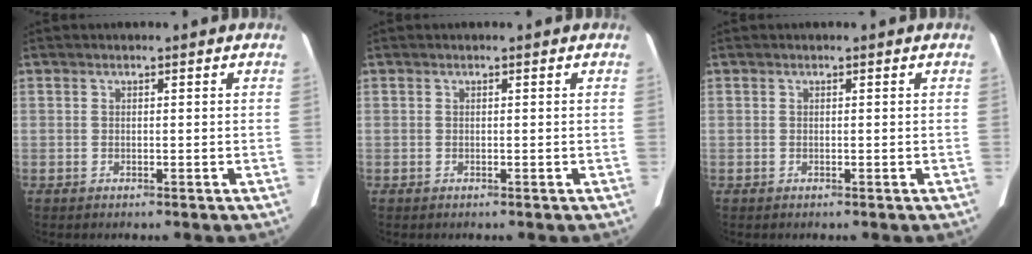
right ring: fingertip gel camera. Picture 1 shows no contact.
{"total": 0.0}
{"total": 0.0}